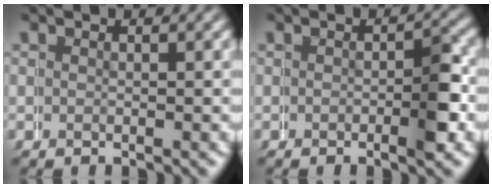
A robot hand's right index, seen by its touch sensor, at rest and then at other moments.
{"total": 2.4, "force": [-0.4, 0.0, 2.4], "torque": [-0.019, 0.011, -0.009]}